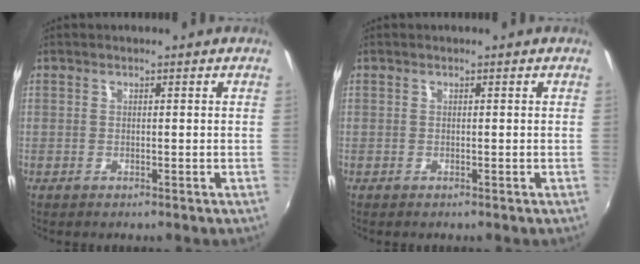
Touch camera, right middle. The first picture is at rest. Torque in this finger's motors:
{"motor_torque": [-0.01, -0.04, -0.06, 0.01]}